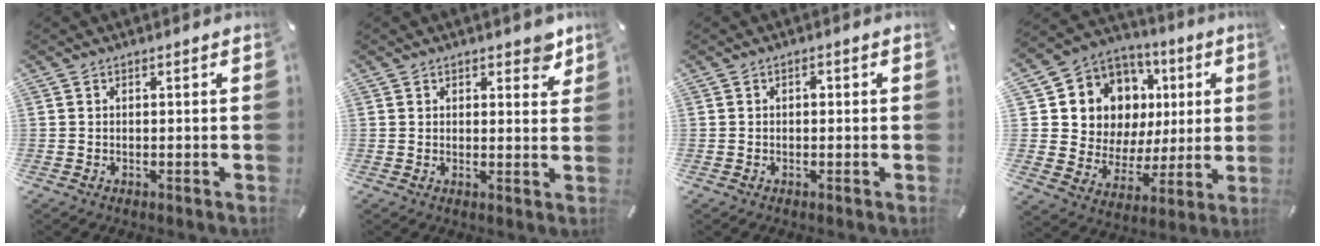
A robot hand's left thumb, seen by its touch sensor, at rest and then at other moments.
{"total": 3.9, "force": [2.6, 2.4, 1.6], "torque": [-0.007, -0.007, 0.042]}
{"total": 0.8, "force": [0.0, 0.6, 0.5], "torque": [-0.012, 0.005, -0.003]}
{"total": 11.5, "force": [4.3, 10.5, 1.8], "torque": [-0.039, -0.052, 0.099]}